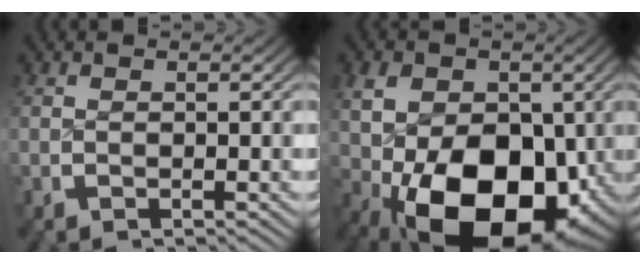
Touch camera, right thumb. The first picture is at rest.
{"total": 17.8, "force": [-3.4, 11.8, 12.8], "torque": [-0.222, -0.082, -0.016]}